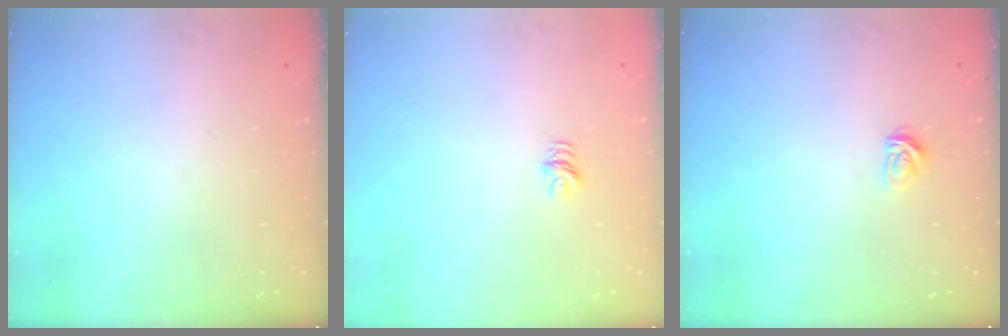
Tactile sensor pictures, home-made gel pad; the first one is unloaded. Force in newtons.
{"total": 3.9, "press": 3.9, "slide": 0.3}
{"total": 3.4, "press": 3.4, "slide": 0.4}